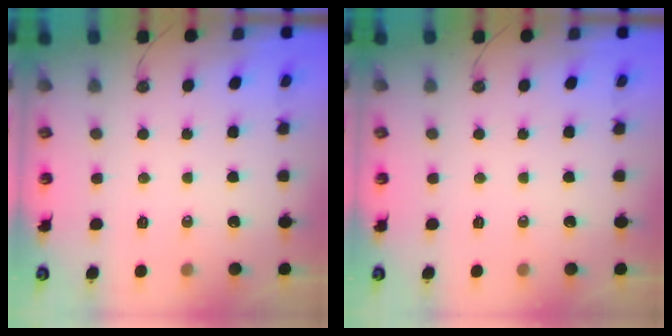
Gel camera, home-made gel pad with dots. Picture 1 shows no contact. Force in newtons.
{"total": 0.0}